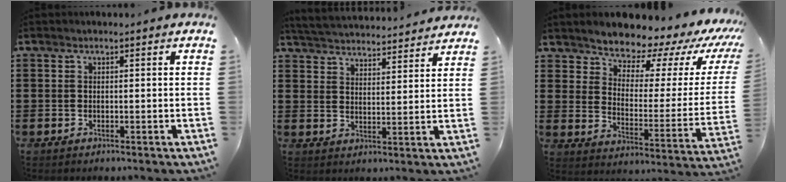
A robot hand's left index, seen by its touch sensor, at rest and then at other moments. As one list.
[{"total": 4.4, "force": [4.4, -0.1, 0.3], "torque": [-0.026, -0.029, 0.075]}, {"total": 7.0, "force": [6.8, 1.7, 0.8], "torque": [-0.043, -0.070, 0.114]}]